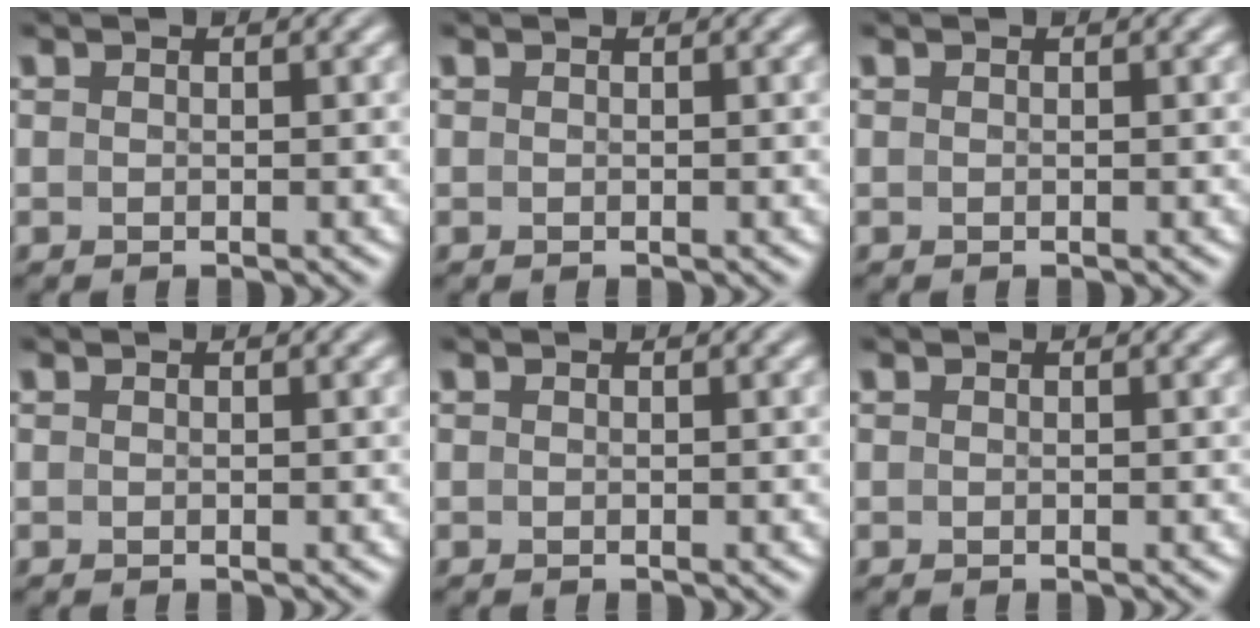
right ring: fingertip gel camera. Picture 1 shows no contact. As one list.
[{"total": 0.0}, {"total": 0.0}, {"total": 0.0}, {"total": 0.0}, {"total": 0.0}]